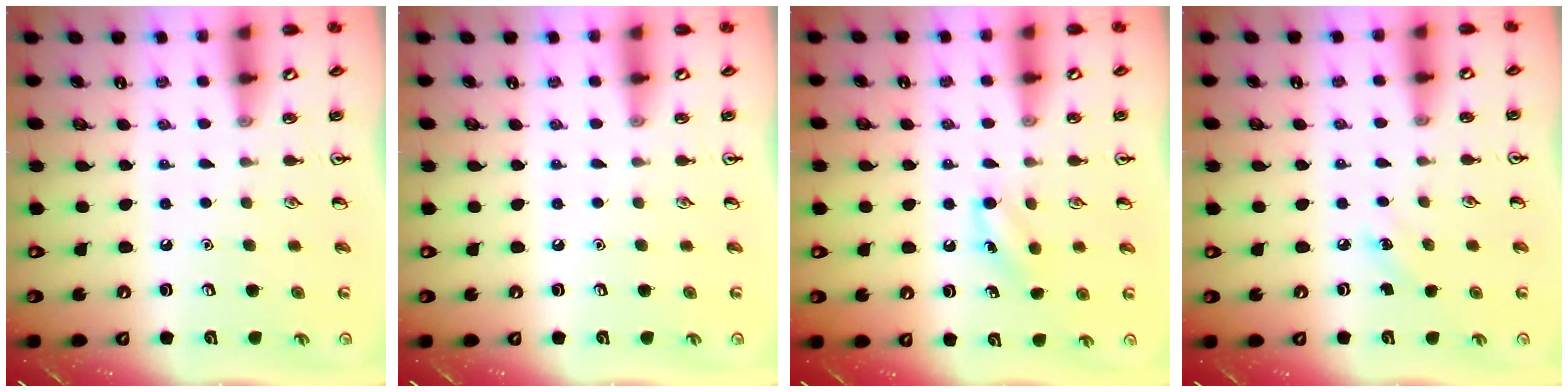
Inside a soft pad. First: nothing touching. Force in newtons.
{"total": 0.0}
{"total": 6.6, "press": 6.2, "slide": 2.1}
{"total": 3.8, "press": 3.6, "slide": 1.2}